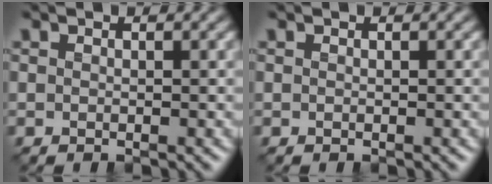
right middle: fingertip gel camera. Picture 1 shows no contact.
{"total": 0.0}